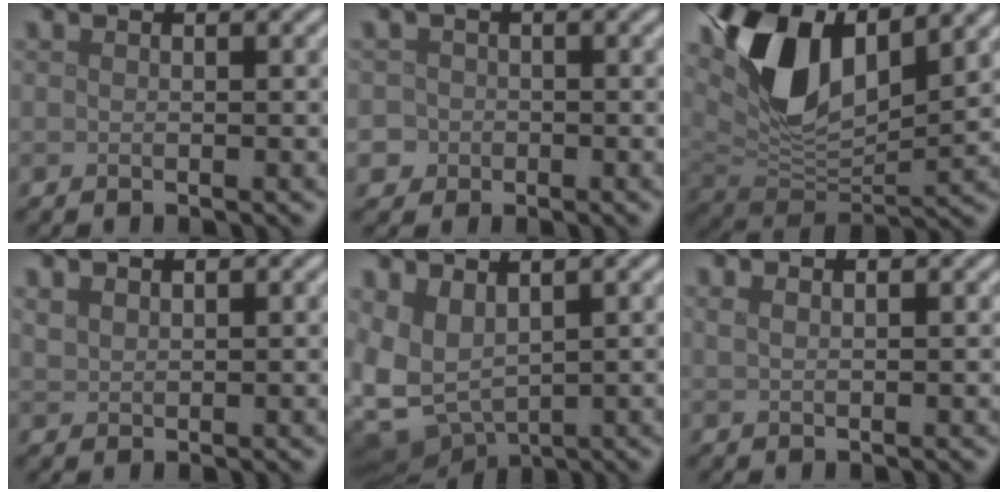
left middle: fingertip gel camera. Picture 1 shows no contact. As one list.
[{"total": 2.6, "force": [-1.1, 2.4, 0.3], "torque": [0.011, 0.005, -0.025]}, {"total": 10.7, "force": [4.7, 5.3, 8.0], "torque": [-0.167, 0.001, 0.090]}, {"total": 1.2, "force": [1.1, 0.3, 0.3], "torque": [-0.012, 0.001, 0.028]}, {"total": 4.7, "force": [0.4, 2.9, 3.7], "torque": [-0.092, -0.008, 0.013]}, {"total": 1.1, "force": [0.8, 0.4, 0.6], "torque": [-0.009, 0.000, 0.013]}]